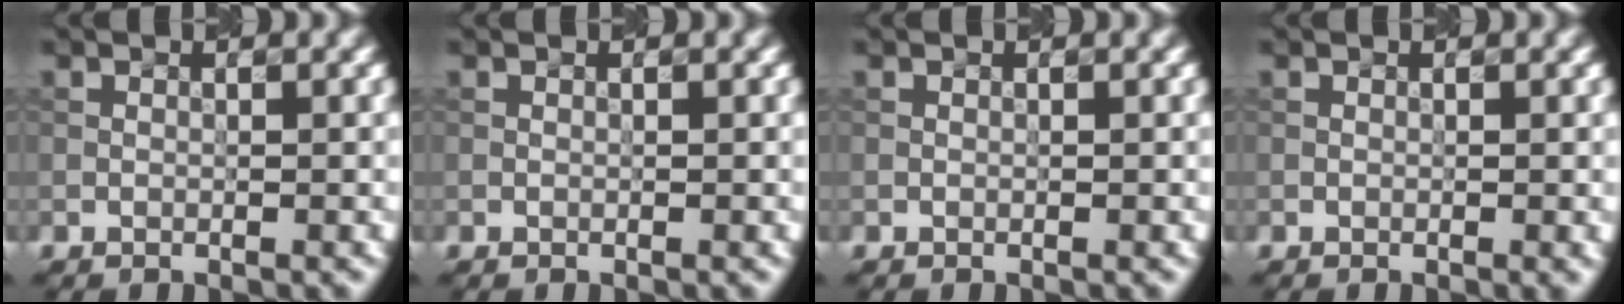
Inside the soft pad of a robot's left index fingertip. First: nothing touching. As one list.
[{"total": 0.0}, {"total": 0.0}, {"total": 0.5, "force": [-0.1, 0.1, 0.5], "torque": [-0.006, 0.000, -0.001]}]